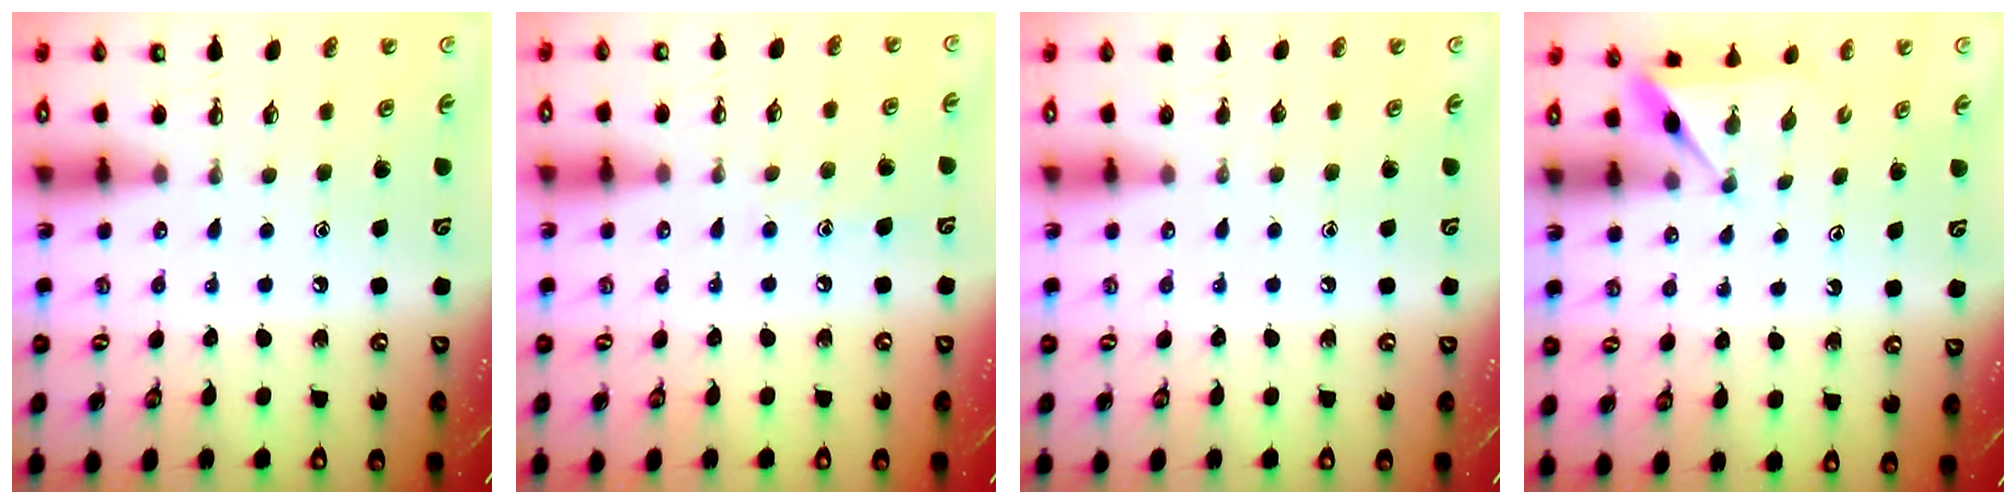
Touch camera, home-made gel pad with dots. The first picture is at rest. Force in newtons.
{"total": 4.9, "press": 4.8, "slide": 0.6}
{"total": 0.0}
{"total": 3.3, "press": 3.3, "slide": 0.1}